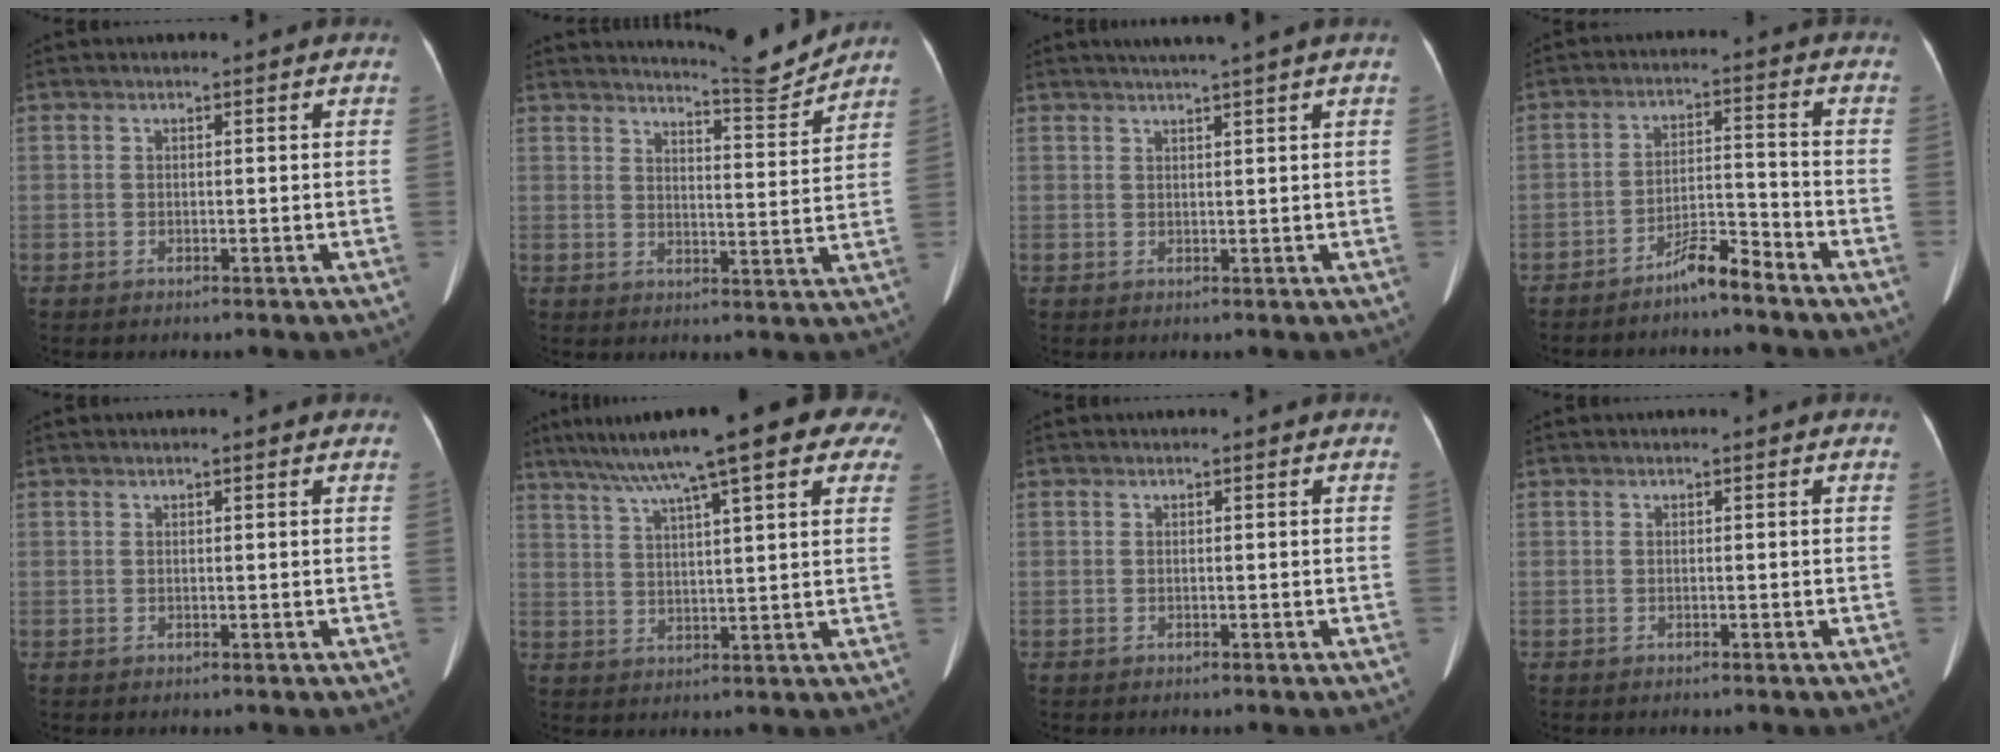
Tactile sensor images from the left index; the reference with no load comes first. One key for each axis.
{"total": 7.5, "fx": 7.4, "fy": -1.1, "fz": 0.5, "tx": -0.024, "ty": -0.032, "tz": 0.105}
{"total": 4.0, "fx": 3.1, "fy": -1.1, "fz": 2.3, "tx": -0.029, "ty": 0.011, "tz": 0.049}
{"total": 5.3, "fx": -4.7, "fy": 0.1, "fz": 2.5, "tx": -0.044, "ty": -0.009, "tz": -0.087}
{"total": 1.6, "fx": 1.2, "fy": 0.2, "fz": 1.0, "tx": -0.013, "ty": 0.016, "tz": 0.015}
{"total": 20.5, "fx": 14.3, "fy": 2.8, "fz": 14.5, "tx": -0.231, "ty": 0.056, "tz": 0.190}
{"total": 0.0}
{"total": 0.0}